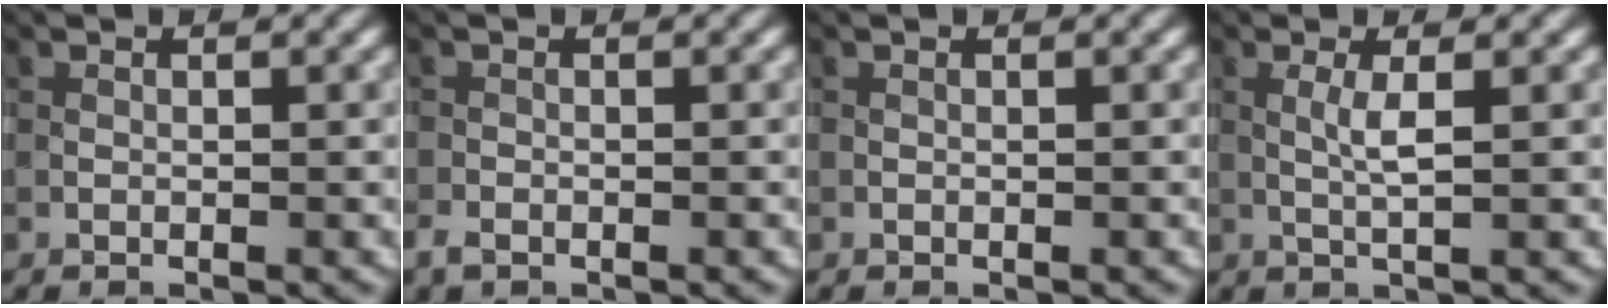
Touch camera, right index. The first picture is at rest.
{"total": 1.4, "force": [-1.1, 0.7, 0.5], "torque": [-0.012, -0.004, -0.026]}
{"total": 0.0}
{"total": 1.6, "force": [0.5, -0.1, 1.5], "torque": [-0.036, 0.001, 0.008]}